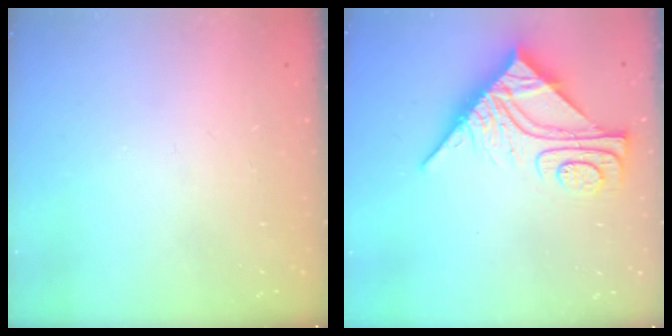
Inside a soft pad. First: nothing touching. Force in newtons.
{"total": 11.7, "press": 11.7, "slide": 1.1}